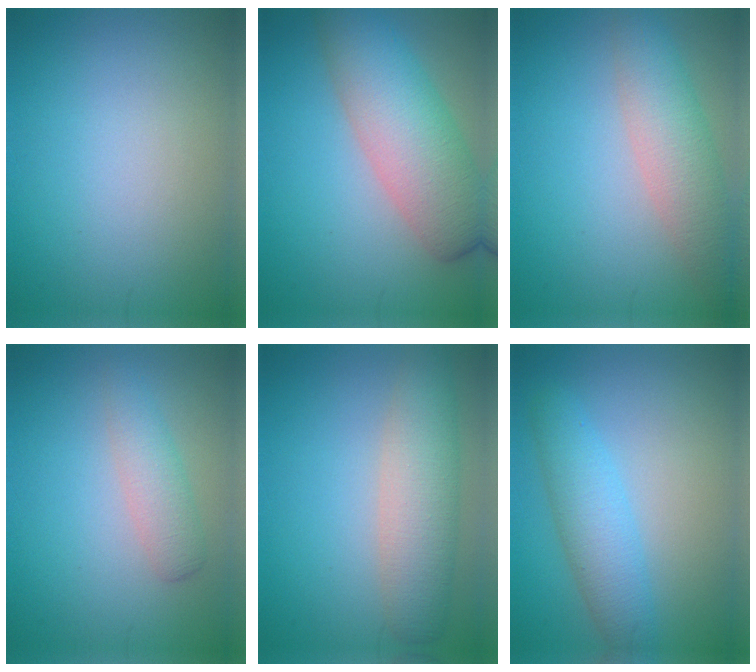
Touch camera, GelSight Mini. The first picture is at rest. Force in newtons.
{"total": 7.6, "press": 7.6, "slide": 0.3}
{"total": 4.7, "press": 4.7, "slide": 0.3}
{"total": 2.5, "press": 2.5, "slide": 0.0}
{"total": 5.2, "press": 5.2, "slide": 0.4}
{"total": 4.1, "press": 4.1, "slide": 0.1}